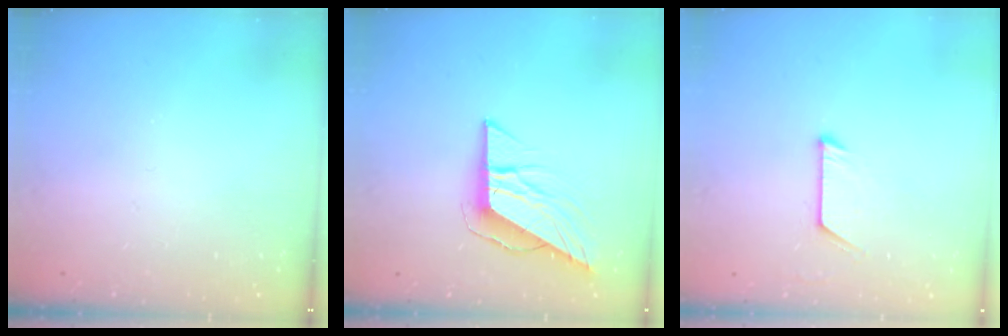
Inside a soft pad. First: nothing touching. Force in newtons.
{"total": 8.7, "press": 8.7, "slide": 0.3}
{"total": 6.3, "press": 6.3, "slide": 0.5}